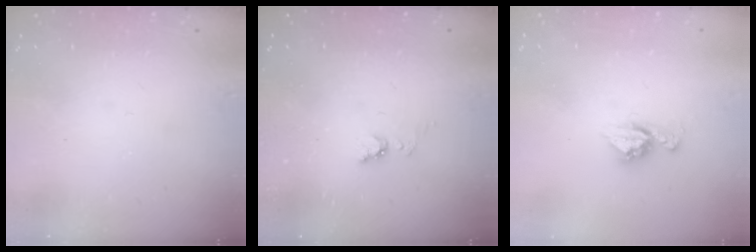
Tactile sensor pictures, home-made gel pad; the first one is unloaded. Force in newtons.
{"total": 4.0, "press": 3.9, "slide": 0.5}
{"total": 9.0, "press": 8.9, "slide": 0.7}